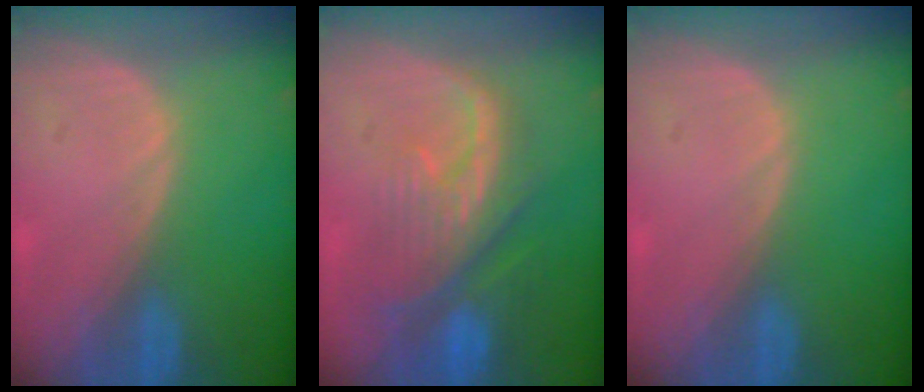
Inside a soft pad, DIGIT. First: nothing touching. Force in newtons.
{"total": 10.2, "press": 8.9, "slide": 5.0}
{"total": 0.0}